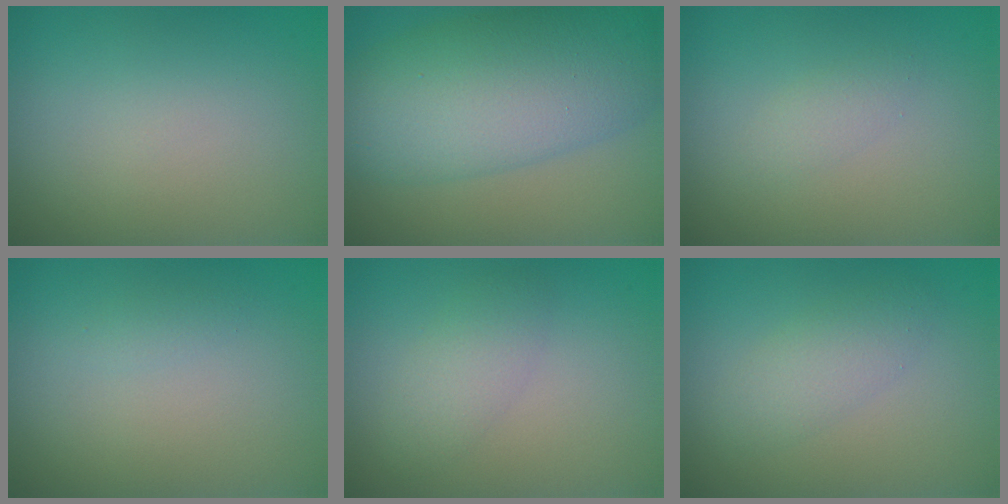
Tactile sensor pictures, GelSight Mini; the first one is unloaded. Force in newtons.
{"total": 10.4, "press": 10.4, "slide": 0.4}
{"total": 1.1, "press": 1.1, "slide": 0.1}
{"total": 0.6, "press": 0.6, "slide": 0.0}
{"total": 2.3, "press": 2.3, "slide": 0.0}
{"total": 2.3, "press": 2.3, "slide": 0.2}